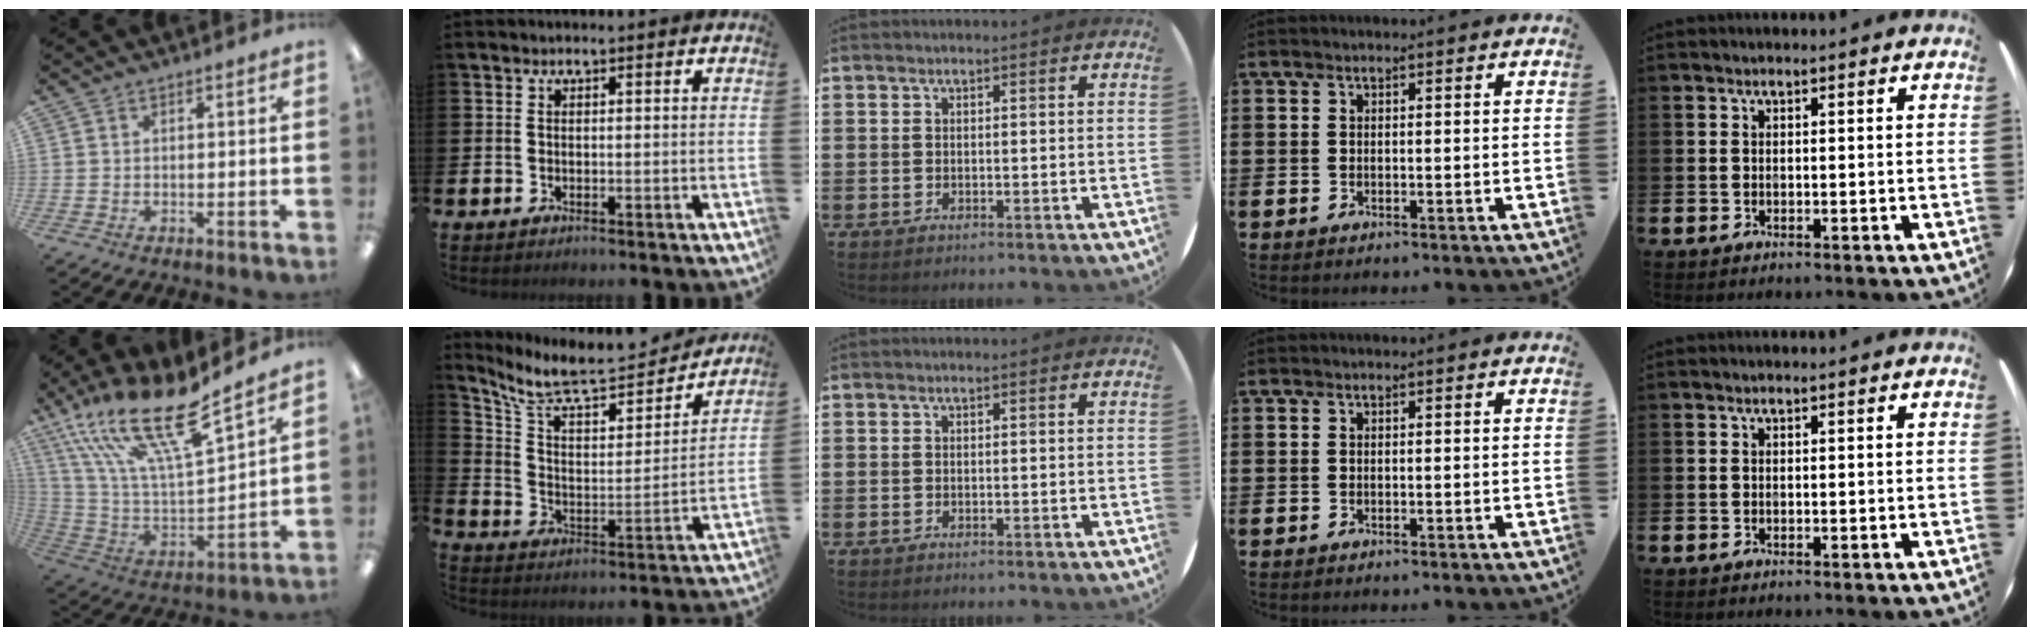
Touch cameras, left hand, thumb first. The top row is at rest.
{"thumb": {"total": 21.2, "force": [15.2, 4.7, 13.9], "torque": [-0.287, -0.102, 0.259]}, "index": {"total": 9.1, "force": [7.8, 2.6, 3.9], "torque": [-0.109, -0.059, 0.132]}}